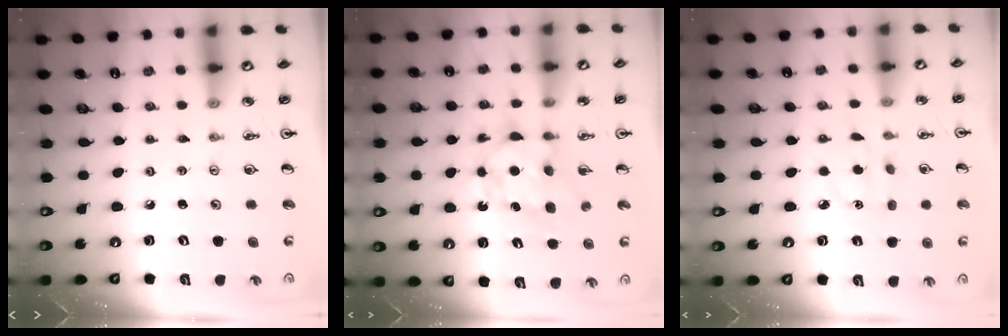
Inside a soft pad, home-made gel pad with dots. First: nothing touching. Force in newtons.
{"total": 6.5, "press": 6.5, "slide": 0.3}
{"total": 3.6, "press": 3.6, "slide": 0.5}